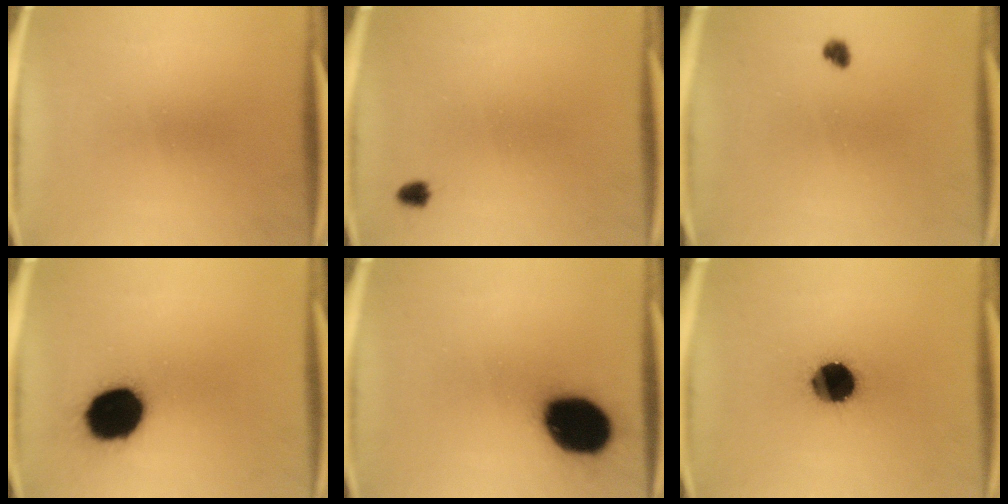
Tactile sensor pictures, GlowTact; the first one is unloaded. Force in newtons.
{"total": 1.5}
{"total": 1.7}
{"total": 17.4}
{"total": 19.7}
{"total": 14.1}